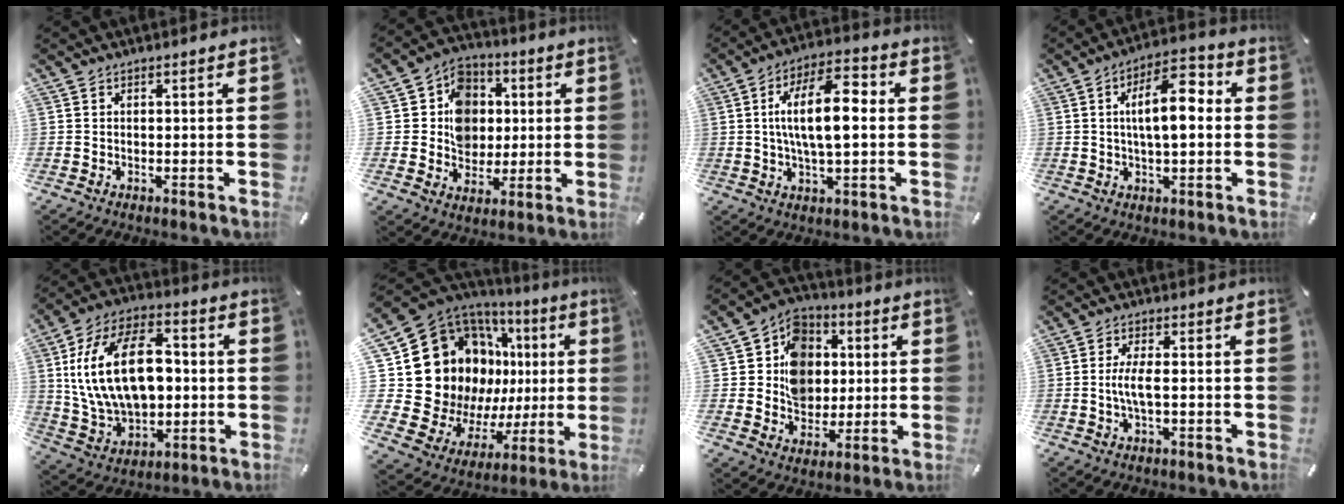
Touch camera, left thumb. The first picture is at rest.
{"total": 11.5, "force": [0.7, 10.5, 4.6], "torque": [-0.073, 0.008, 0.018]}
{"total": 13.5, "force": [1.3, 5.5, 12.3], "torque": [-0.224, 0.006, 0.019]}
{"total": 11.2, "force": [1.2, 4.8, 10.0], "torque": [-0.158, 0.003, 0.015]}
{"total": 21.7, "force": [1.6, 14.4, 16.2], "torque": [-0.315, 0.012, 0.028]}
{"total": 26.1, "force": [5.7, 19.8, 16.0], "torque": [-0.258, -0.076, 0.158]}
{"total": 12.4, "force": [0.4, 11.1, 5.4], "torque": [-0.084, 0.013, 0.013]}
{"total": 4.7, "force": [-0.4, 1.3, 4.5], "torque": [-0.096, -0.003, -0.014]}